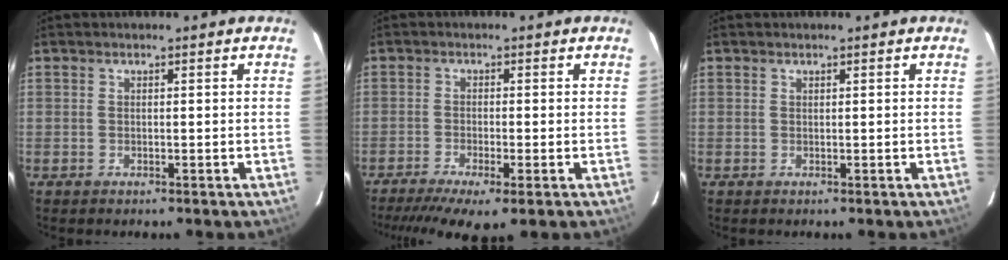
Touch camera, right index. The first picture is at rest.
{"total": 8.7, "force": [-6.1, 1.2, 6.0], "torque": [-0.125, -0.034, -0.101]}
{"total": 0.0}